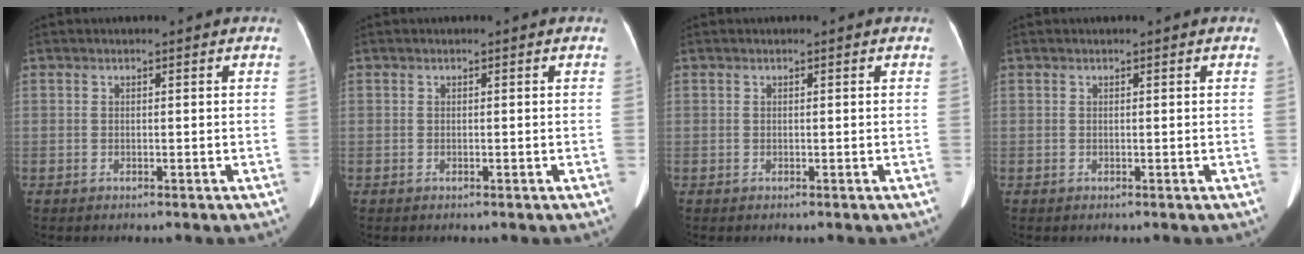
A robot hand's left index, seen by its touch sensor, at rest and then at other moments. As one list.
[{"total": 0.0}, {"total": 0.0}, {"total": 0.0}]